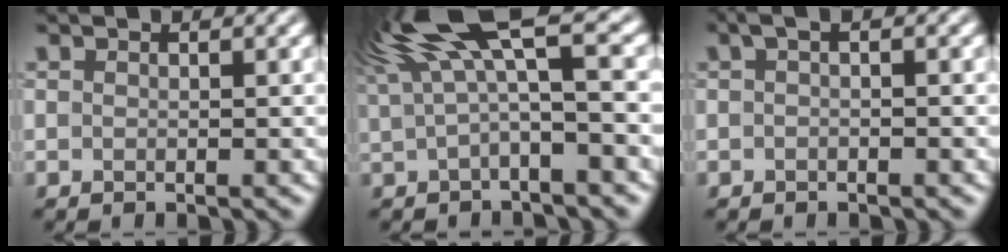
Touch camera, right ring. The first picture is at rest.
{"total": 7.9, "force": [3.7, 1.6, 6.8], "torque": [-0.131, 0.022, 0.061]}
{"total": 0.8, "force": [0.0, 0.2, 0.8], "torque": [-0.022, 0.005, -0.003]}